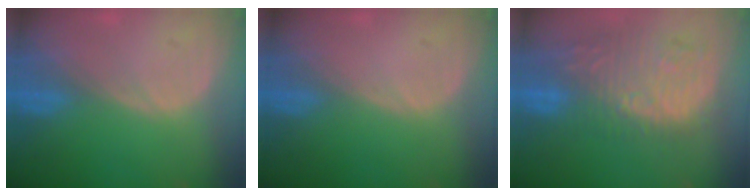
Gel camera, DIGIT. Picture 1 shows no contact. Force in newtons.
{"total": 0.0}
{"total": 11.8, "press": 11.1, "slide": 4.0}